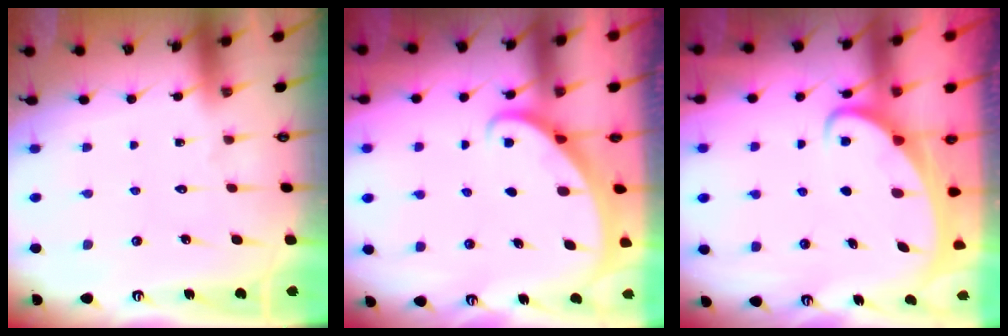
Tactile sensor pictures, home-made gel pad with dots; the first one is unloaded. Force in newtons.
{"total": 1.5, "press": 1.5, "slide": 0.0}
{"total": 2.7, "press": 2.7, "slide": 0.3}